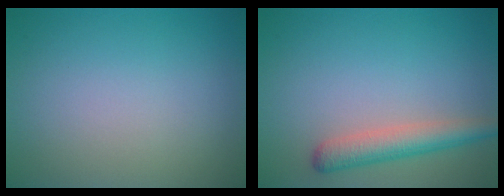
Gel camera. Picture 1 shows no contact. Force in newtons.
{"total": 3.4, "press": 3.4, "slide": 0.1}